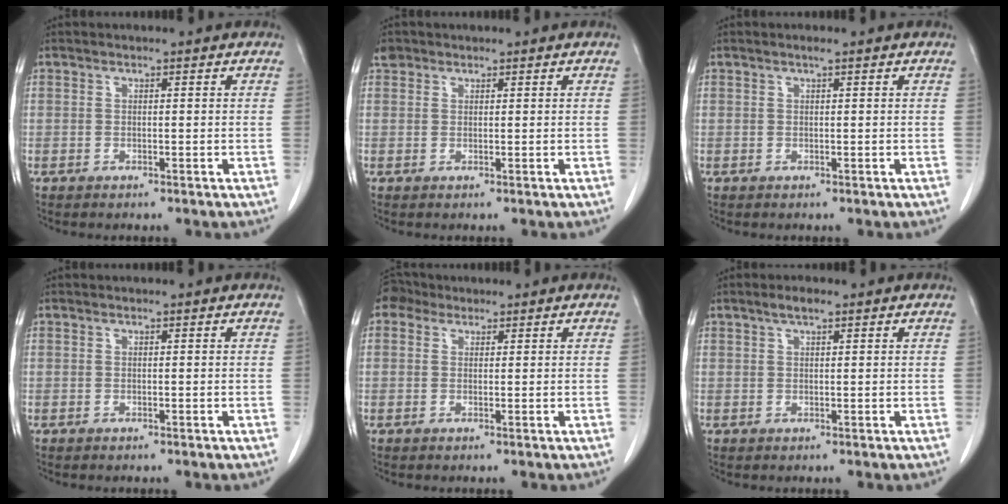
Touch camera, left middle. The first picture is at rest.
{"total": 1.4, "force": [1.1, 0.9, 0.1], "torque": [-0.001, 0.009, 0.016]}
{"total": 0.7, "force": [0.4, -0.1, 0.5], "torque": [-0.016, 0.001, 0.010]}
{"total": 0.0}
{"total": 2.4, "force": [1.7, 1.8, 0.3], "torque": [-0.009, 0.016, 0.028]}
{"total": 2.1, "force": [1.4, 0.4, 1.5], "torque": [-0.035, 0.008, 0.026]}